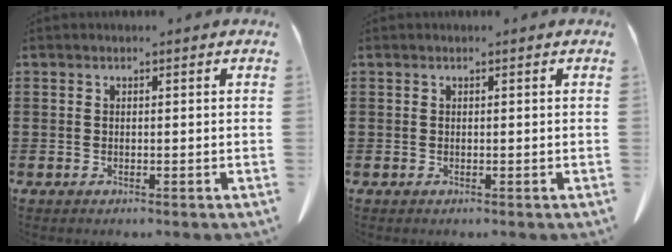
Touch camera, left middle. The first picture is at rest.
{"total": 0.0}